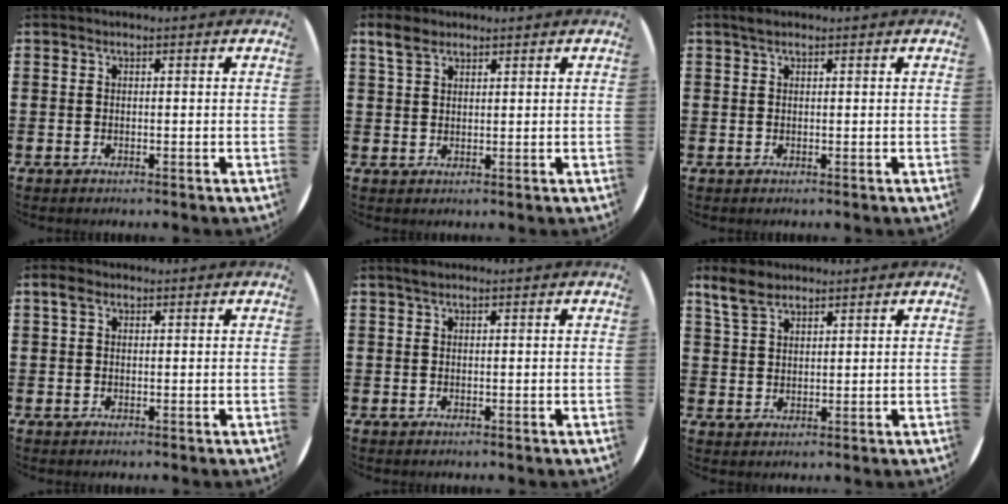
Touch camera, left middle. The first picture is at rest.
{"total": 3.3, "force": [2.5, 1.6, 1.4], "torque": [-0.023, 0.003, 0.045]}
{"total": 1.0, "force": [0.7, 0.5, 0.4], "torque": [-0.009, 0.006, 0.012]}
{"total": 1.6, "force": [1.0, 1.0, 0.8], "torque": [-0.009, 0.004, 0.016]}
{"total": 0.8, "force": [0.6, 0.3, 0.4], "torque": [-0.007, 0.004, 0.010]}
{"total": 4.7, "force": [3.7, 2.1, 1.9], "torque": [-0.046, 0.001, 0.071]}